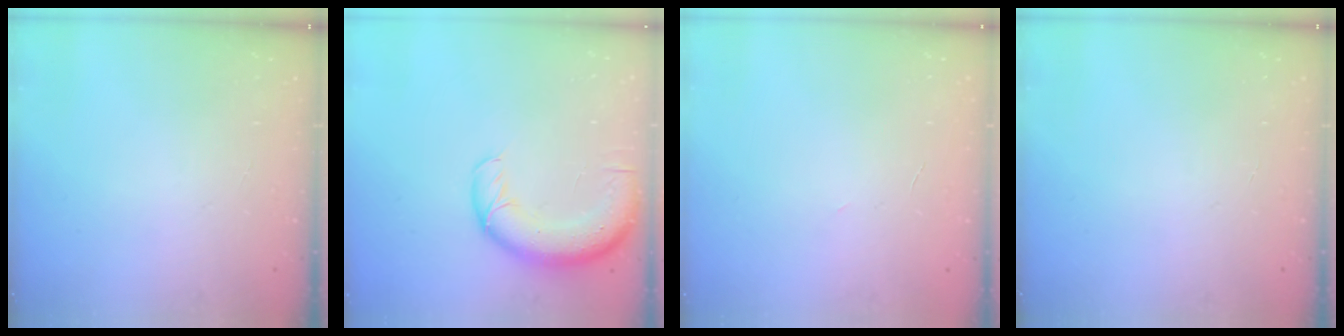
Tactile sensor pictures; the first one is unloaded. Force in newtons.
{"total": 12.4, "press": 12.0, "slide": 3.1}
{"total": 1.8, "press": 1.7, "slide": 0.5}
{"total": 0.0}